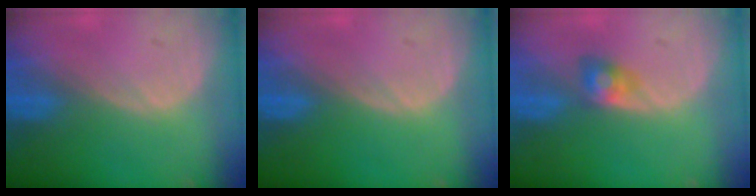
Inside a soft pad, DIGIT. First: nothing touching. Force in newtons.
{"total": 0.0}
{"total": 2.7, "press": 2.7, "slide": 0.0}